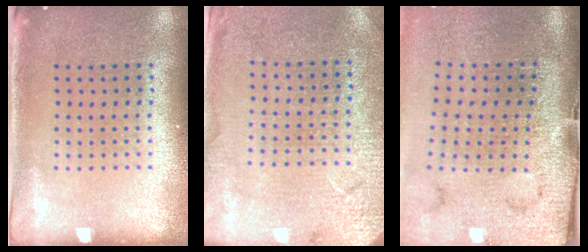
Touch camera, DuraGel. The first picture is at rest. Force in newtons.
{"total": 2.7, "press": 2.7, "slide": 0.1}
{"total": 4.6, "press": 3.6, "slide": 2.9}